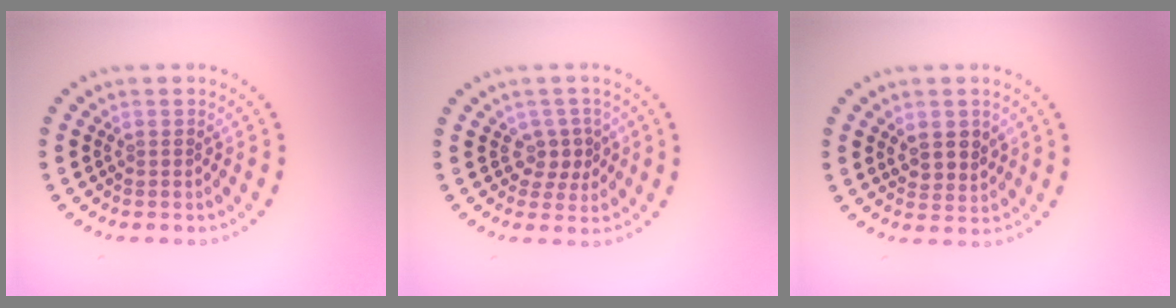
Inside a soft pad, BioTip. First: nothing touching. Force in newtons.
{"total": 2.1, "press": 1.7, "slide": 1.2}
{"total": 2.4, "press": 2.3, "slide": 0.9}